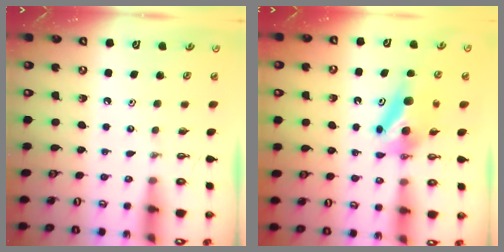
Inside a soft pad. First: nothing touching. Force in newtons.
{"total": 6.3, "press": 6.2, "slide": 0.9}